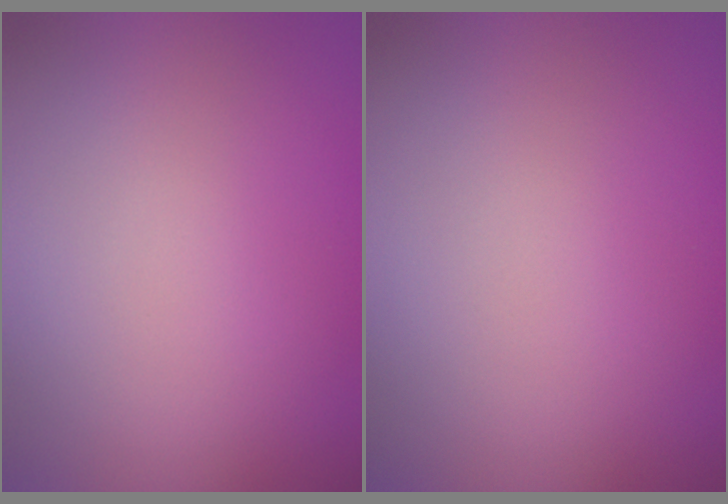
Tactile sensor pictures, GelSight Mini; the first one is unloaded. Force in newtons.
{"total": 0.0}